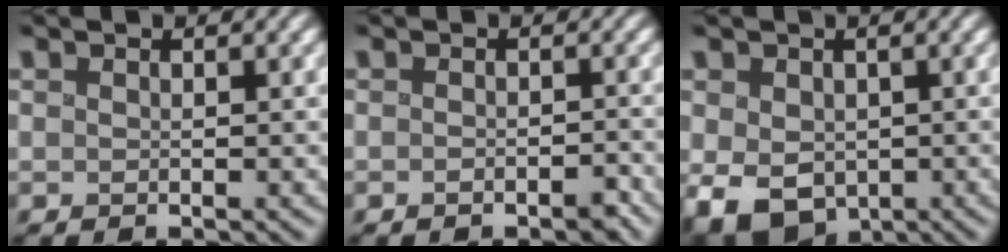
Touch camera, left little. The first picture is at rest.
{"total": 1.5, "force": [-1.1, 0.6, 0.8], "torque": [-0.006, -0.006, -0.018]}
{"total": 5.6, "force": [-1.7, 4.1, 3.5], "torque": [-0.076, -0.016, -0.031]}